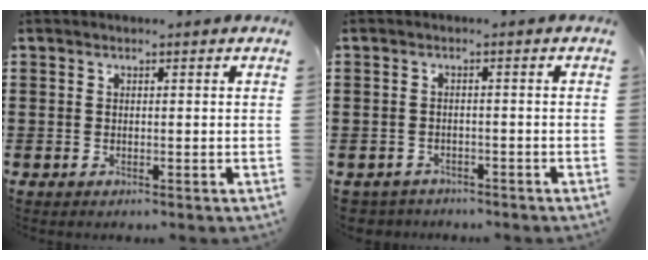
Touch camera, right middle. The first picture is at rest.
{"total": 1.6, "force": [-1.5, 0.4, -0.1], "torque": [-0.007, -0.001, -0.035]}